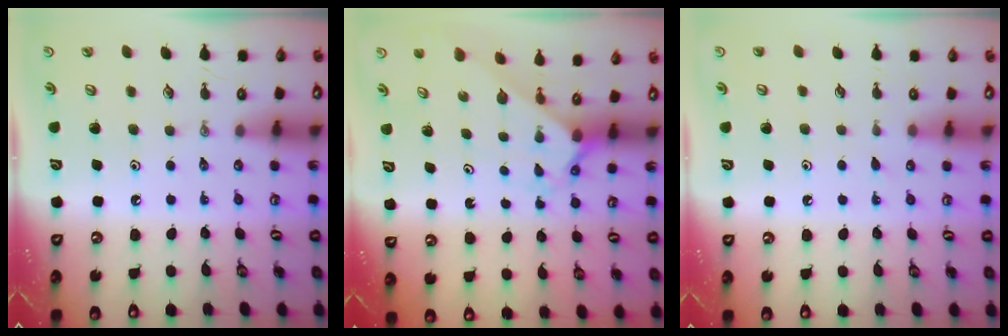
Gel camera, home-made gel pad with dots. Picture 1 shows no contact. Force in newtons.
{"total": 2.1, "press": 2.1, "slide": 0.2}
{"total": 1.6, "press": 1.6, "slide": 0.3}